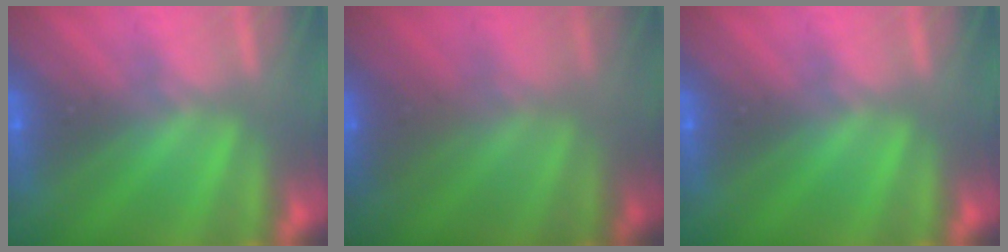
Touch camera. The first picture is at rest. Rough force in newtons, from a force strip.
{"total": 2.5}
{"total": 0.0}